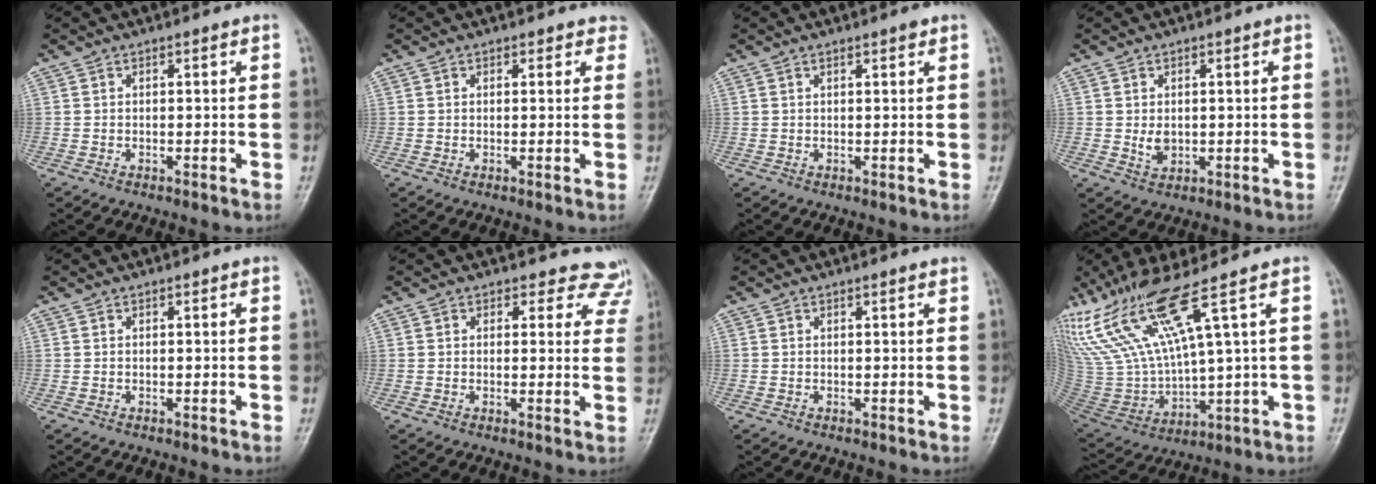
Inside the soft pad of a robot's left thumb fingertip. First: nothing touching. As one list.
[{"total": 2.3, "force": [1.7, 1.4, 0.5], "torque": [0.026, -0.003, 0.010]}, {"total": 1.2, "force": [0.8, 0.3, 0.8], "torque": [-0.012, -0.001, 0.013]}, {"total": 2.9, "force": [0.2, 2.0, 2.0], "torque": [-0.028, -0.007, 0.010]}, {"total": 0.0}, {"total": 7.4, "force": [6.4, 3.8, -0.2], "torque": [0.065, -0.029, 0.039]}, {"total": 0.6, "force": [0.5, 0.0, 0.4], "torque": [-0.007, -0.002, 0.007]}, {"total": 16.4, "force": [9.8, 1.4, 13.0], "torque": [-0.273, -0.044, 0.209]}]